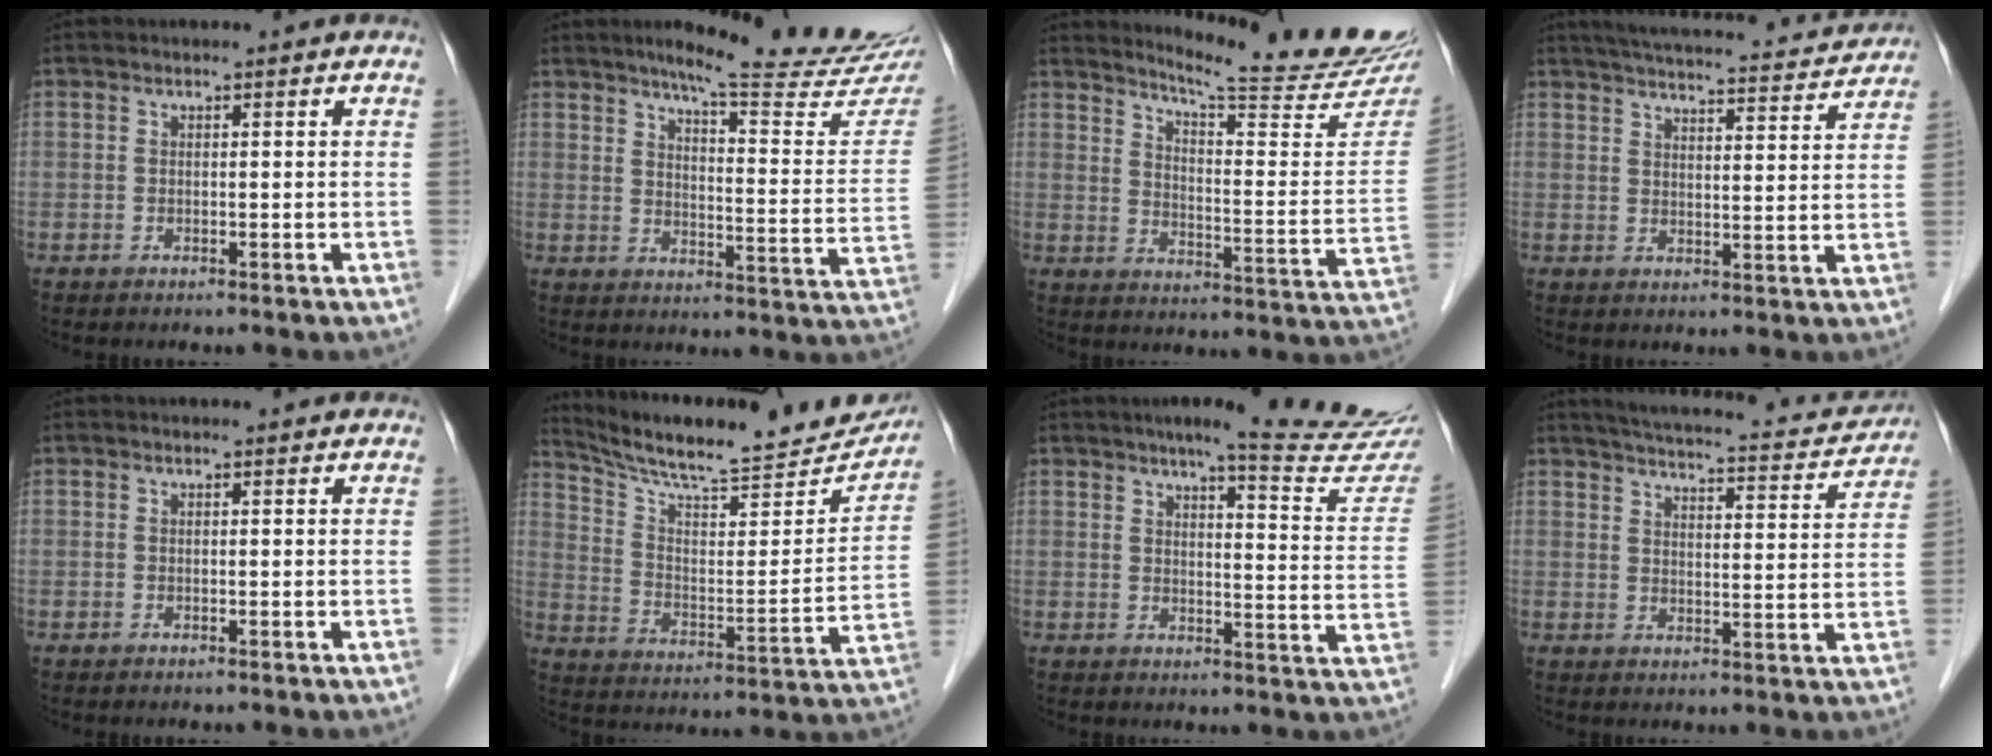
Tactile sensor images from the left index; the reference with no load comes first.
{"total": 19.9, "force": [17.7, 0.5, 9.1], "torque": [-0.118, -0.079, 0.215]}
{"total": 20.0, "force": [18.8, -0.4, 6.8], "torque": [-0.107, -0.107, 0.236]}
{"total": 19.5, "force": [18.2, 2.4, 6.5], "torque": [-0.099, 0.007, 0.235]}
{"total": 0.0}
{"total": 23.3, "force": [21.6, 3.5, 8.2], "torque": [-0.128, -0.040, 0.304]}
{"total": 16.6, "force": [14.9, 0.0, 7.4], "torque": [-0.091, -0.072, 0.164]}
{"total": 17.7, "force": [16.2, 3.2, 6.6], "torque": [-0.094, 0.000, 0.203]}